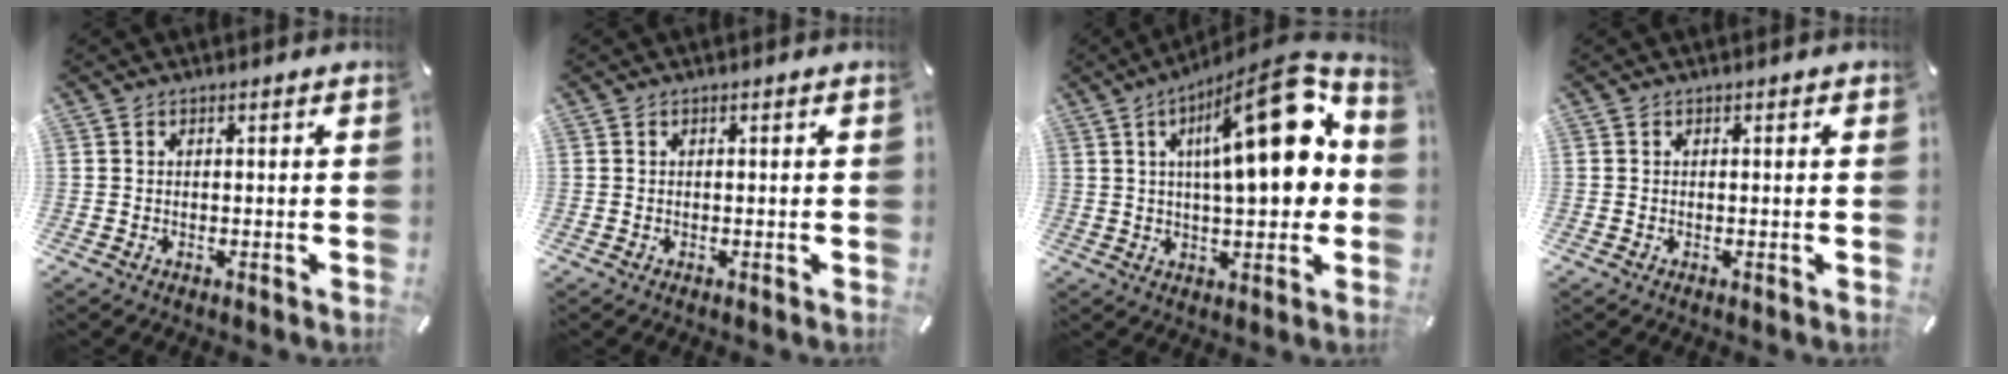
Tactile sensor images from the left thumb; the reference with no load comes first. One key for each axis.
{"total": 0.0}
{"total": 22.0, "fx": 6.4, "fy": 8.0, "fz": 19.4, "tx": -0.271, "ty": -0.029, "tz": 0.092}
{"total": 0.0}